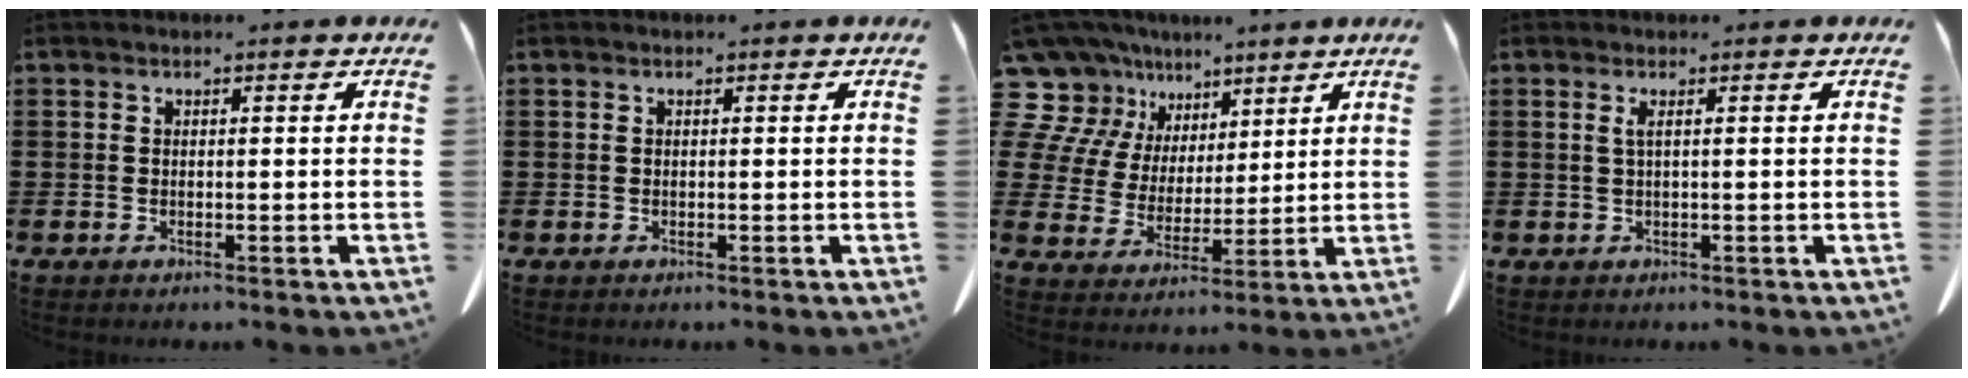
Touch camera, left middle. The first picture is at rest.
{"total": 0.0}
{"total": 10.2, "force": [7.1, 7.1, 1.8], "torque": [-0.116, -0.041, 0.135]}
{"total": 1.1, "force": [0.2, -0.1, 1.1], "torque": [-0.022, -0.003, 0.004]}